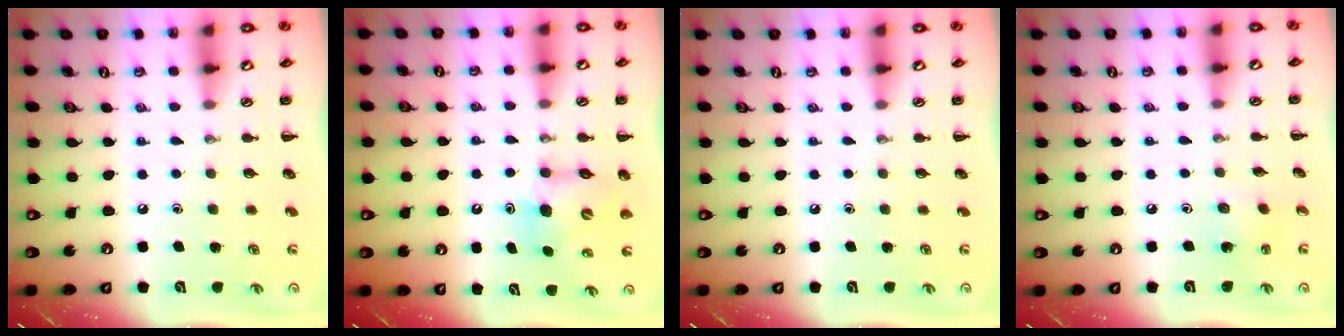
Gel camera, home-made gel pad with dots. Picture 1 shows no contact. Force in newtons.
{"total": 7.3, "press": 7.2, "slide": 1.2}
{"total": 0.0}
{"total": 2.2, "press": 2.0, "slide": 0.7}